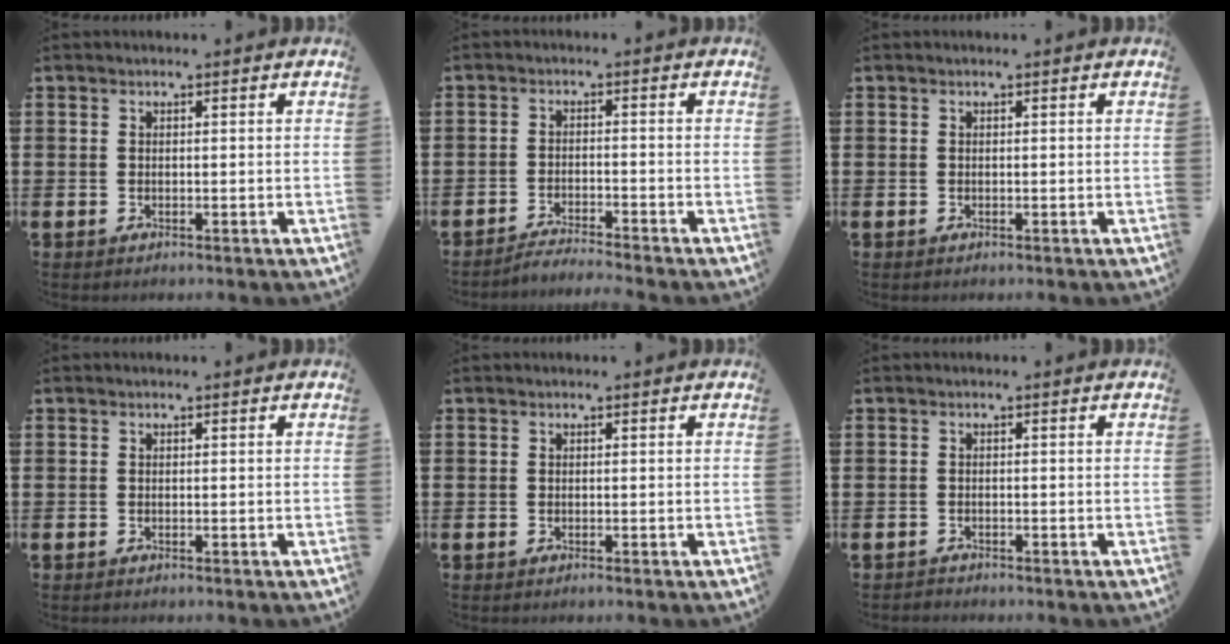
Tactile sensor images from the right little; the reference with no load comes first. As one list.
[{"total": 2.3, "force": [-2.2, -0.3, 0.2], "torque": [-0.005, 0.003, -0.046]}, {"total": 0.0}, {"total": 0.0}, {"total": 0.0}, {"total": 0.6, "force": [-0.6, 0.1, -0.1], "torque": [0.000, 0.000, -0.013]}]